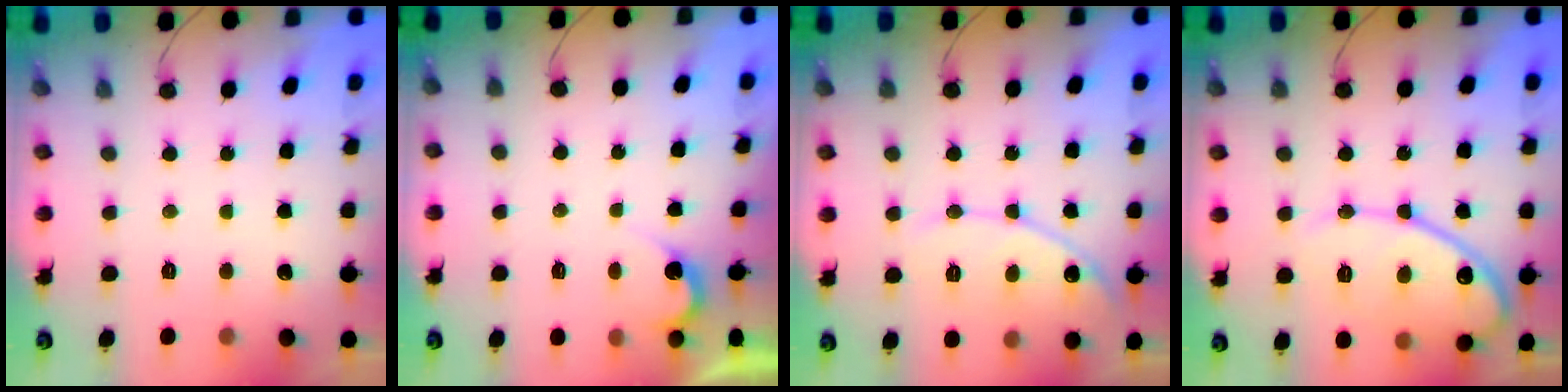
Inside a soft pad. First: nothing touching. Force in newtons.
{"total": 3.0, "press": 3.0, "slide": 0.3}
{"total": 10.4, "press": 10.4, "slide": 0.9}
{"total": 14.4, "press": 14.4, "slide": 1.0}